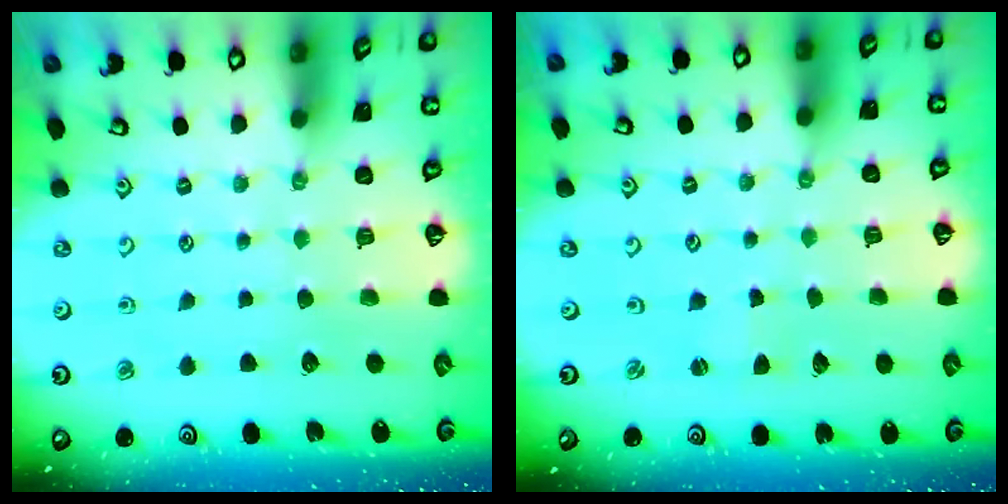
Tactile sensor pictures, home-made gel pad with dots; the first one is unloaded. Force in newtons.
{"total": 0.8, "press": 0.8, "slide": 0.1}